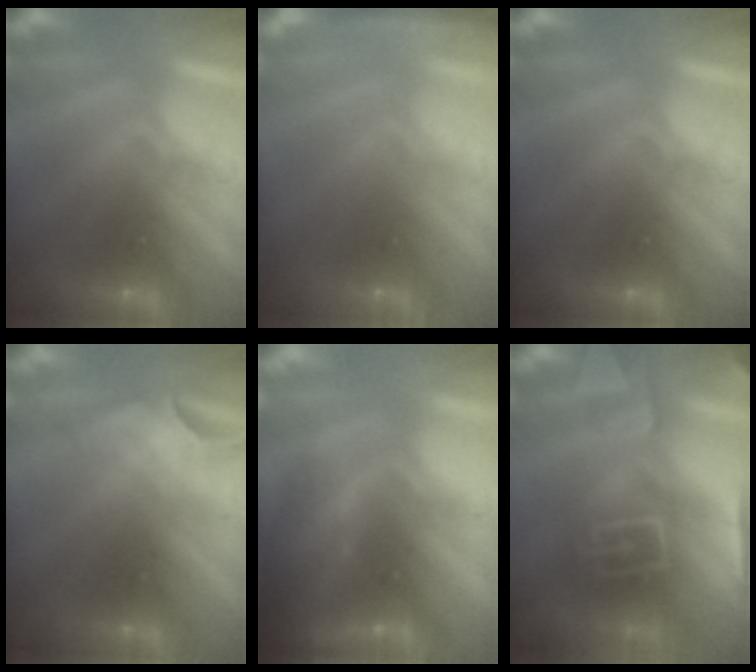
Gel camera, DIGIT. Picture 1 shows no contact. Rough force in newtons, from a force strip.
{"total": 8.5}
{"total": 0.0}
{"total": 4.6}
{"total": 14.6}
{"total": 8.9}